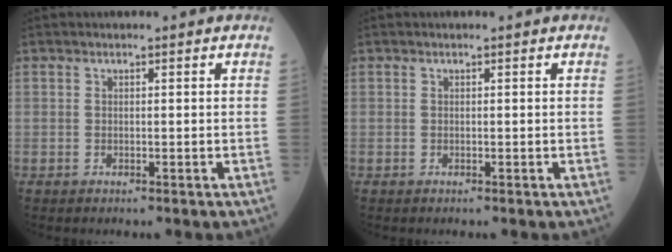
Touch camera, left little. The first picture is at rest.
{"total": 0.0}